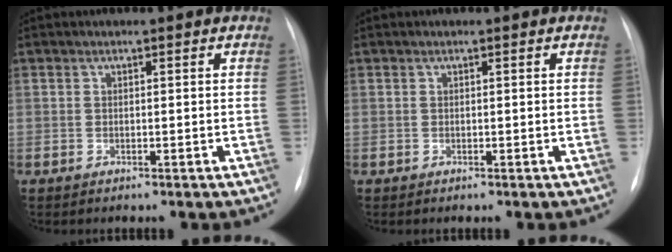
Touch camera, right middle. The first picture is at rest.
{"total": 0.0}